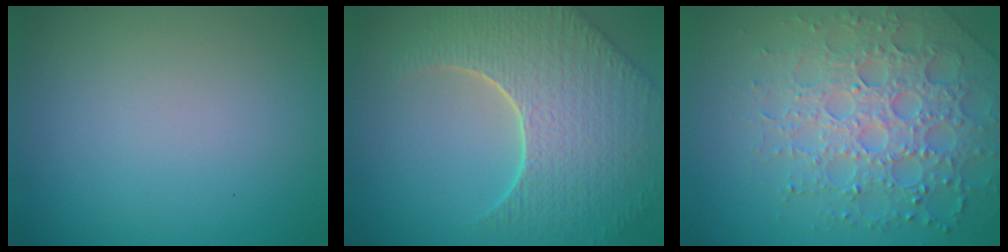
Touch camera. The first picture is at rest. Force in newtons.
{"total": 9.0, "press": 6.4, "slide": 6.4}
{"total": 5.4, "press": 5.2, "slide": 1.5}